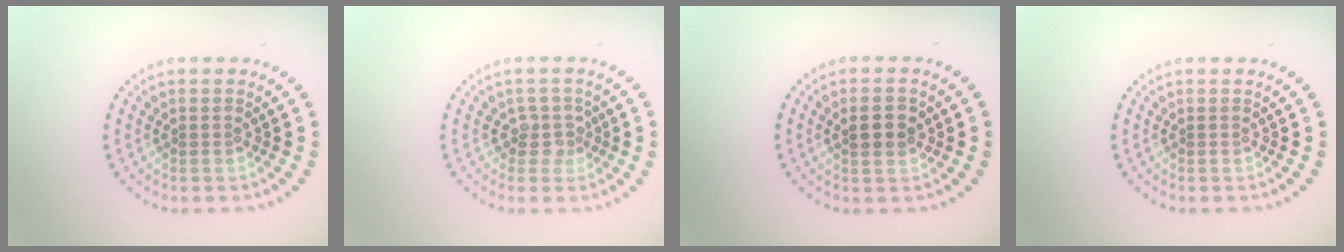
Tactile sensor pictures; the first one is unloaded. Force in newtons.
{"total": 1.8, "press": 1.3, "slide": 1.2}
{"total": 2.5, "press": 2.5, "slide": 0.6}
{"total": 0.0}